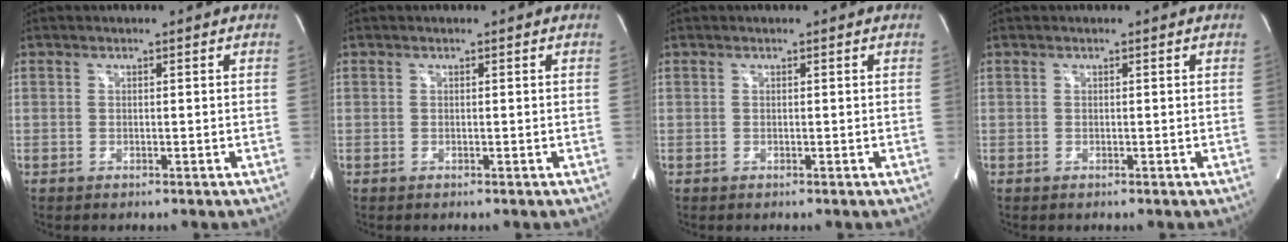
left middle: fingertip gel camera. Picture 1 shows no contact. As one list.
[{"total": 0.0}, {"total": 0.0}, {"total": 0.0}]